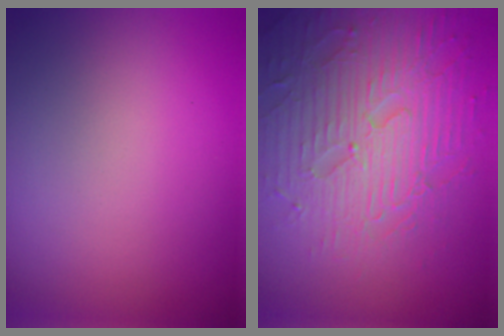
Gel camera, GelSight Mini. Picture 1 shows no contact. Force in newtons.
{"total": 7.0, "press": 5.7, "slide": 4.1}